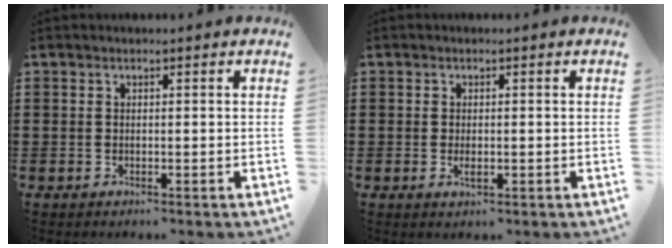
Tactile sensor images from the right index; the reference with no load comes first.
{"total": 1.3, "force": [-0.2, 0.5, 1.2], "torque": [-0.023, -0.002, -0.004]}